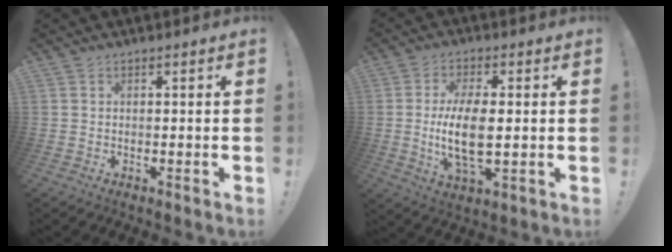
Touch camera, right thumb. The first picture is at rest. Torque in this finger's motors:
{"motor_torque": [0.70, 1.77, 1.59, -0.07, 0.08]}